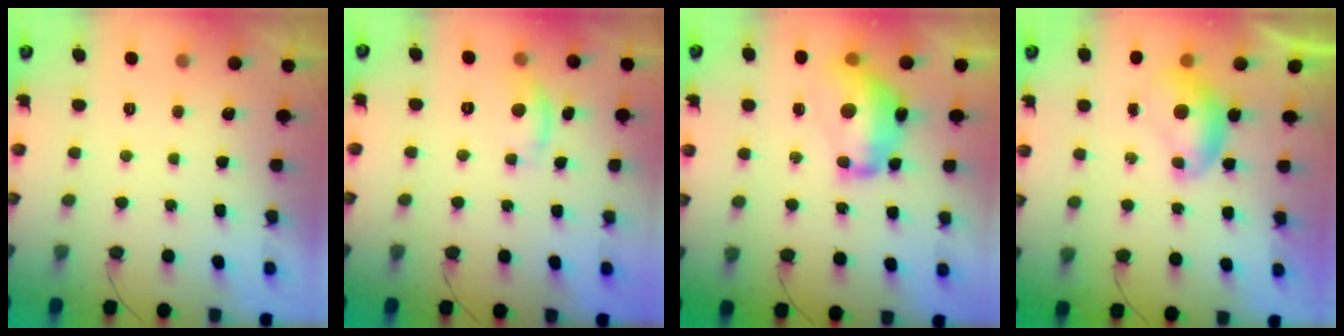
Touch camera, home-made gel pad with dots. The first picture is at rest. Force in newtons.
{"total": 6.2, "press": 6.2, "slide": 0.3}
{"total": 14.2, "press": 14.1, "slide": 1.7}
{"total": 7.7, "press": 7.6, "slide": 1.1}